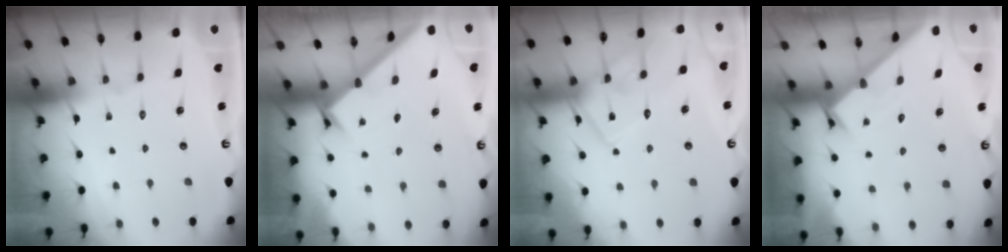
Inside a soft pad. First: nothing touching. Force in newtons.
{"total": 1.7, "press": 1.7, "slide": 0.1}
{"total": 12.2, "press": 12.2, "slide": 0.6}
{"total": 1.8, "press": 1.8, "slide": 0.1}